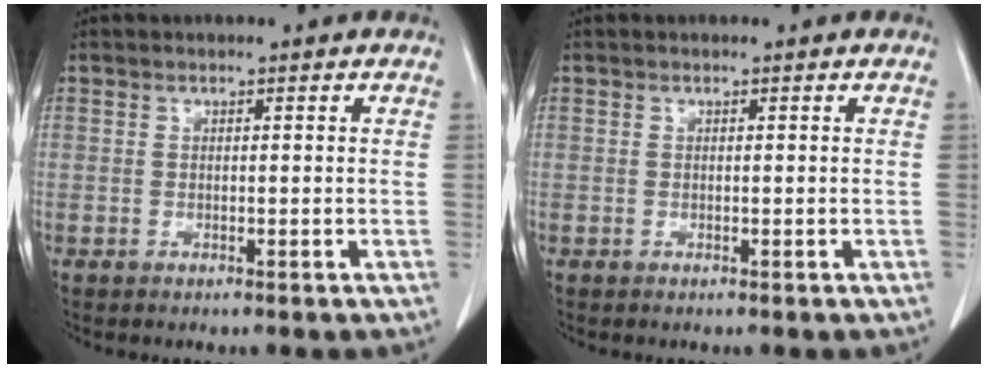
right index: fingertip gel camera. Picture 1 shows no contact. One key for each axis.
{"total": 0.0}